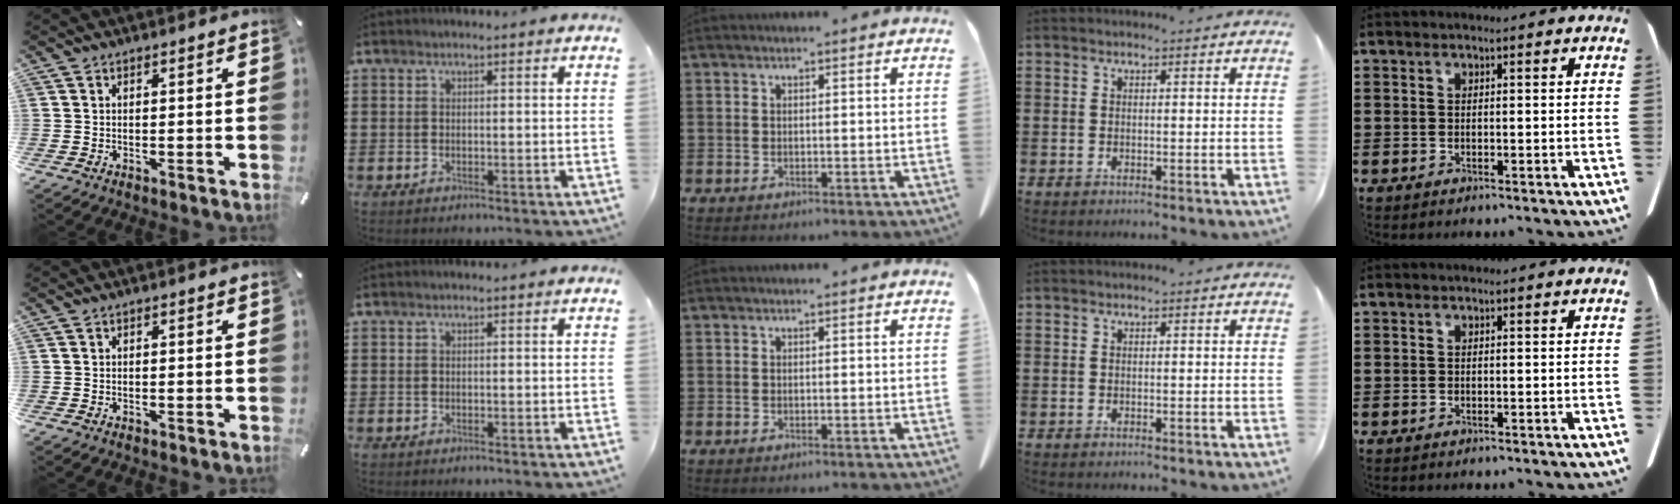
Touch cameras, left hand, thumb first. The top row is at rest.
{}